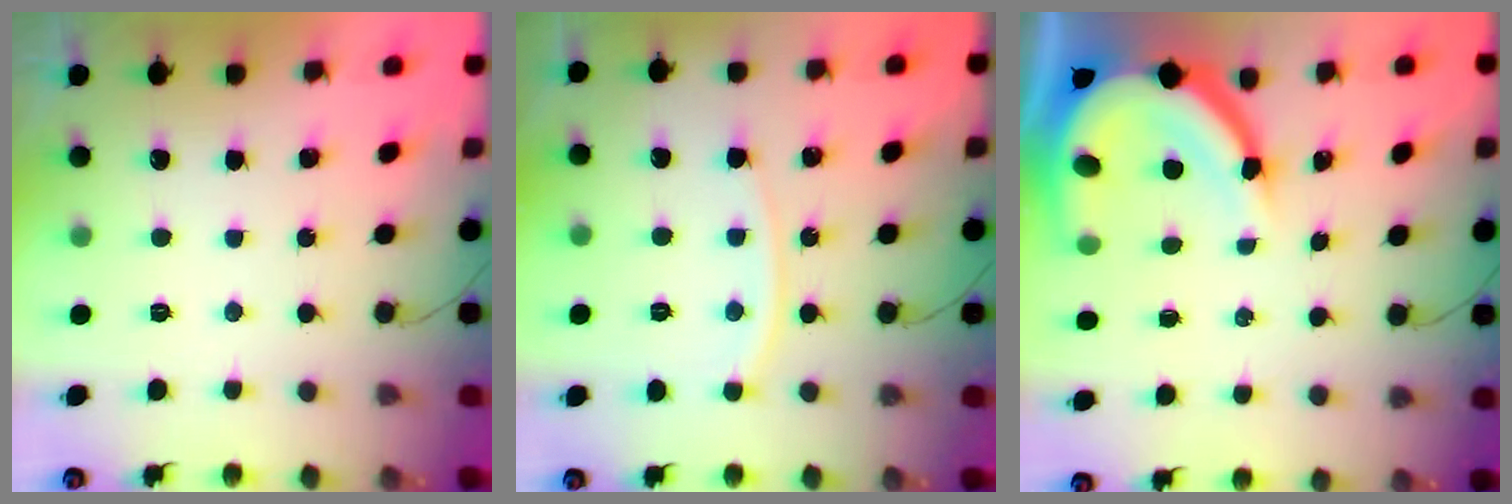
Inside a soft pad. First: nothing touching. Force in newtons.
{"total": 6.8, "press": 6.8, "slide": 0.9}
{"total": 13.2, "press": 13.2, "slide": 1.4}